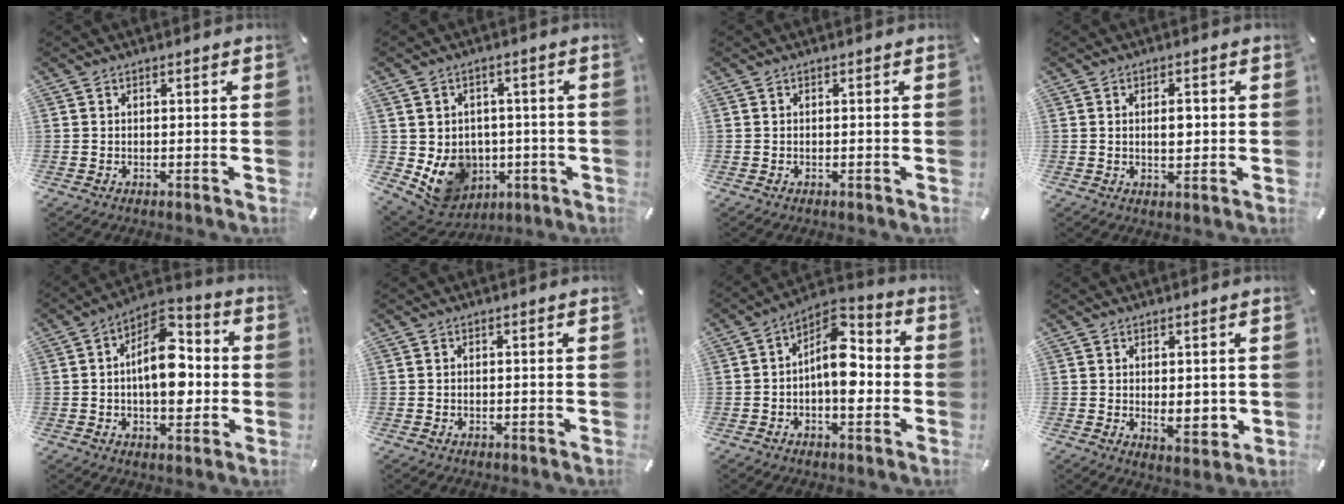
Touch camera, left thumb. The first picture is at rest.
{"total": 10.3, "force": [-1.4, 9.3, 4.0], "torque": [-0.081, -0.009, -0.017]}
{"total": 0.0}
{"total": 4.4, "force": [0.3, 2.4, 3.7], "torque": [-0.050, -0.004, -0.001]}
{"total": 14.3, "force": [0.4, 8.3, 11.7], "torque": [-0.176, -0.014, 0.006]}
{"total": 0.0}
{"total": 10.4, "force": [-0.2, 5.9, 8.5], "torque": [-0.130, -0.018, -0.005]}
{"total": 4.3, "force": [0.8, 2.6, 3.3], "torque": [-0.037, -0.004, 0.014]}